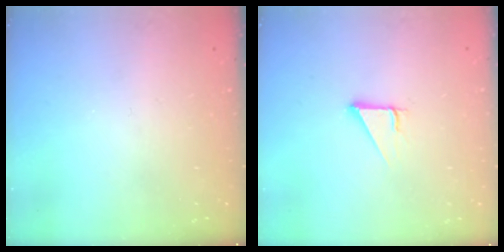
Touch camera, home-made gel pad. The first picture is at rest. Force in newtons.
{"total": 2.7, "press": 2.7, "slide": 0.0}